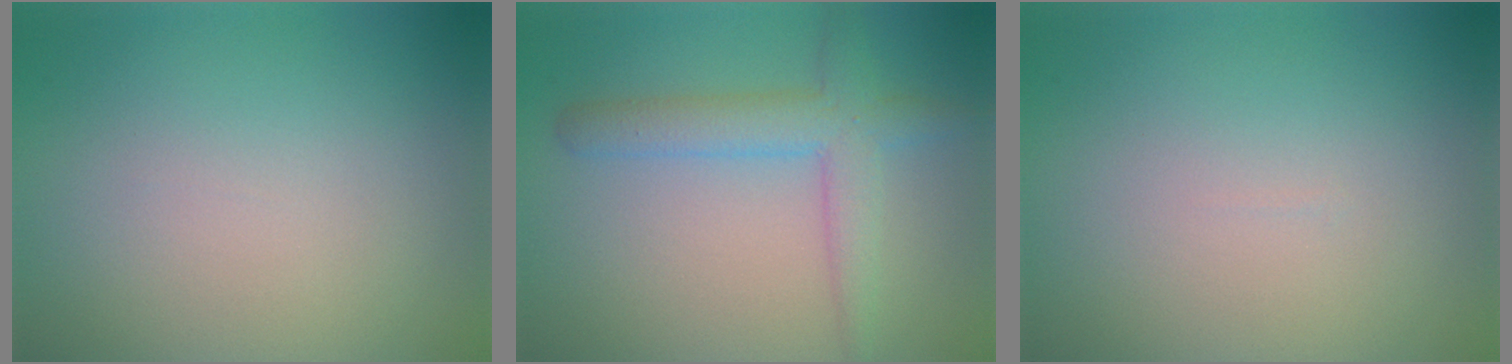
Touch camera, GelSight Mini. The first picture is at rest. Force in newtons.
{"total": 4.0, "press": 4.0, "slide": 0.2}
{"total": 0.0}